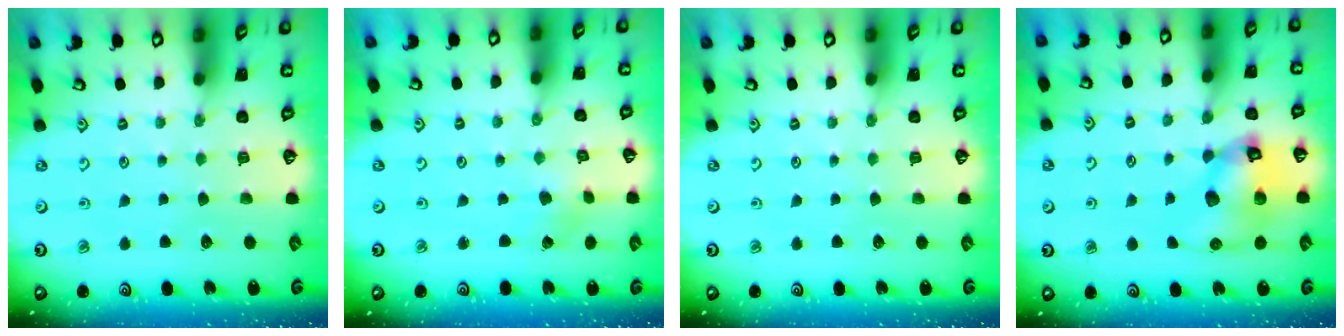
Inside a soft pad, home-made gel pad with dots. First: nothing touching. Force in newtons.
{"total": 0.9, "press": 0.9, "slide": 0.2}
{"total": 0.0}
{"total": 13.3, "press": 13.2, "slide": 1.6}